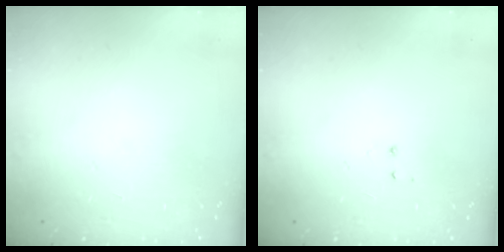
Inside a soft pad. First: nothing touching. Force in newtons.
{"total": 4.0, "press": 4.0, "slide": 0.4}